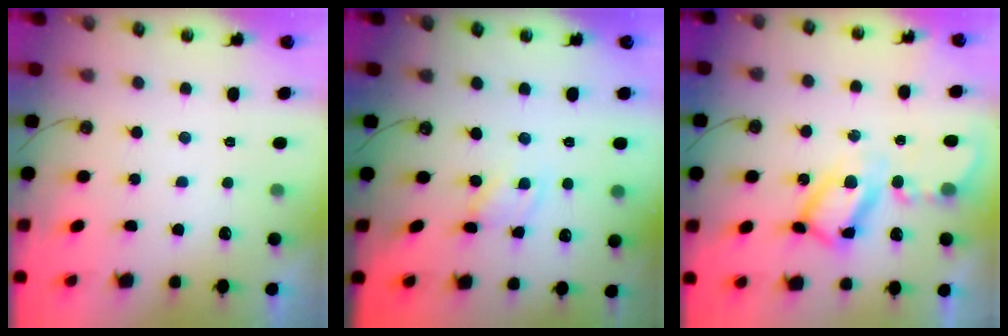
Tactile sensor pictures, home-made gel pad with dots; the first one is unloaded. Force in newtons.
{"total": 1.3, "press": 1.3, "slide": 0.2}
{"total": 12.1, "press": 12.1, "slide": 1.2}